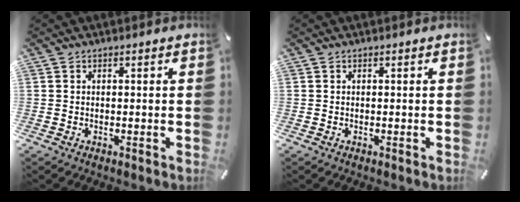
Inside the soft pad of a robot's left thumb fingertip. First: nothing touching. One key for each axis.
{"total": 0.0}